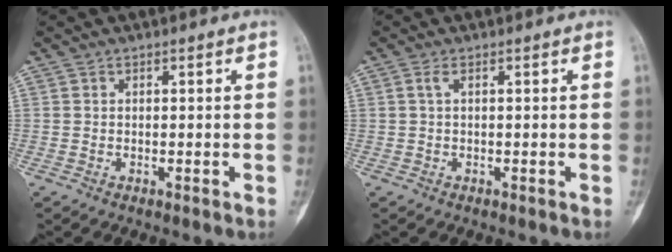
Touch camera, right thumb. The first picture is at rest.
{"total": 1.0, "force": [0.2, 0.2, 0.9], "torque": [-0.028, 0.003, 0.004]}